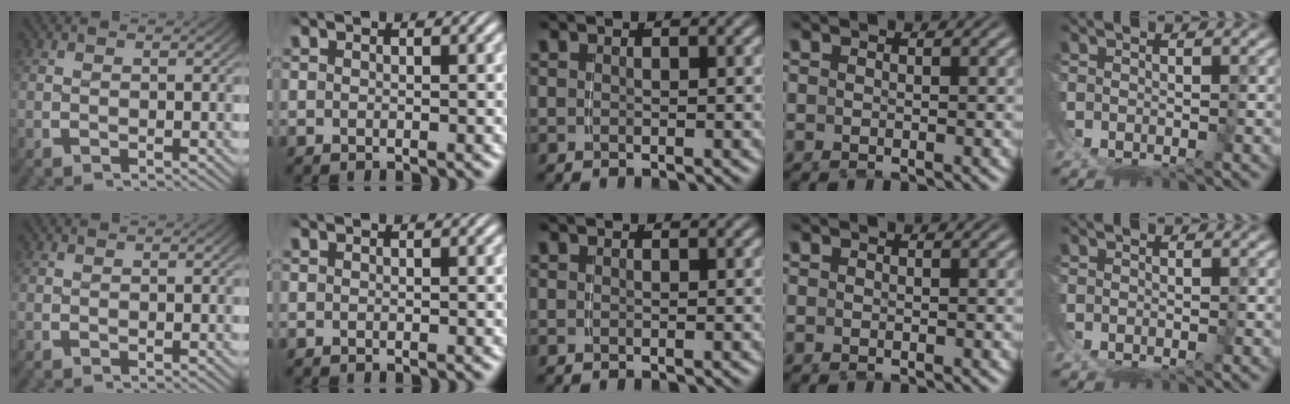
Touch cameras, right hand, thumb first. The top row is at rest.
{}